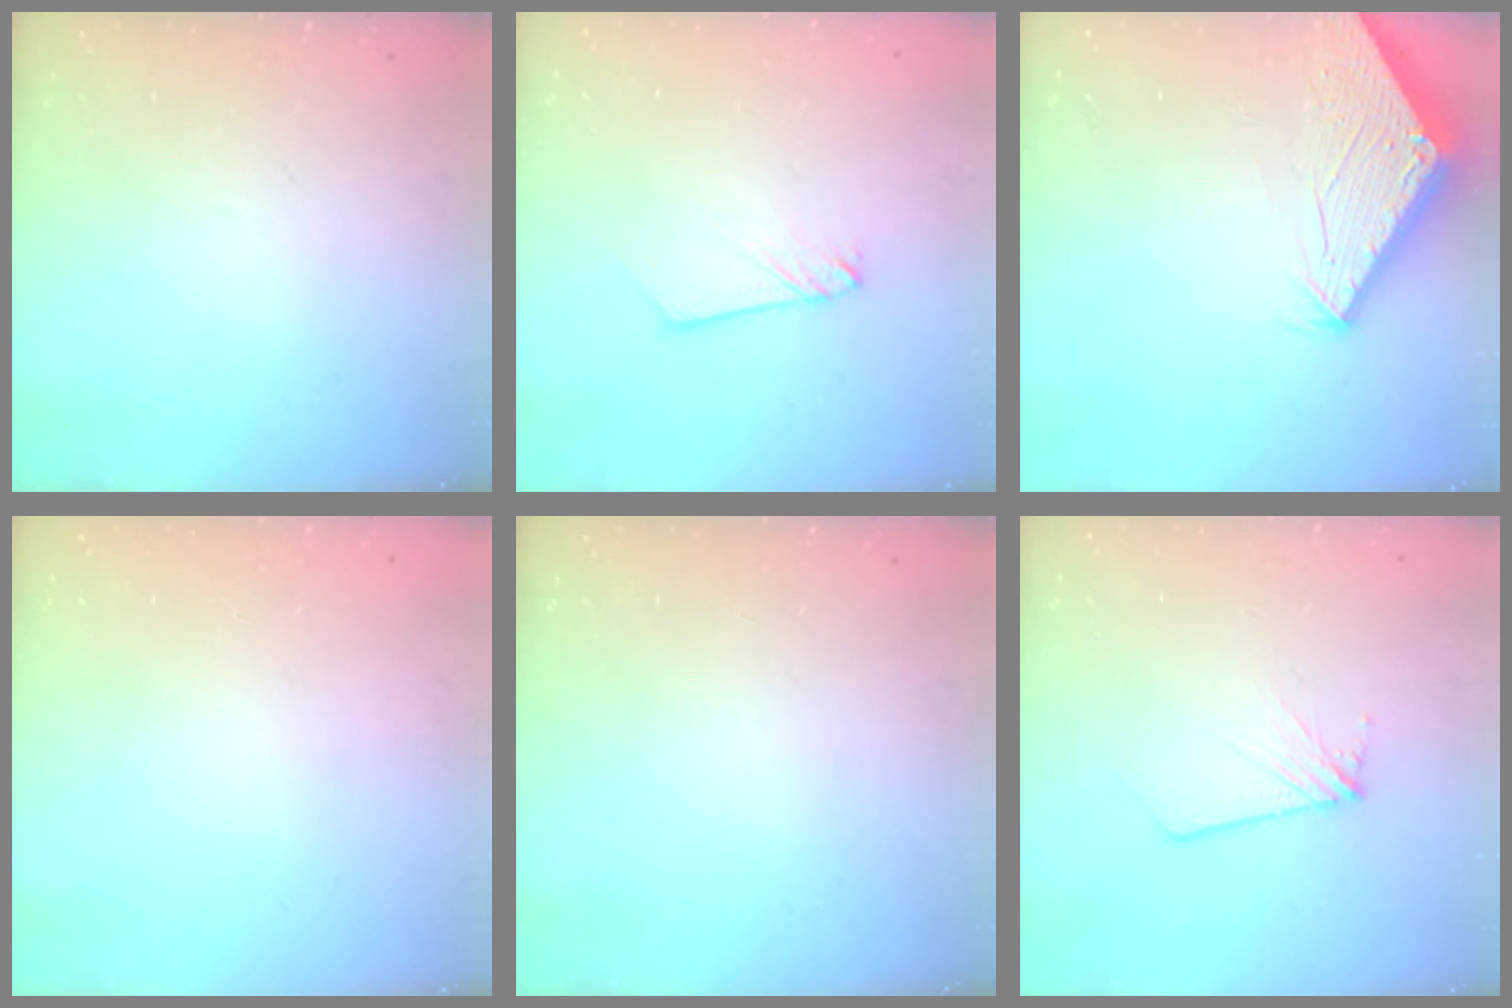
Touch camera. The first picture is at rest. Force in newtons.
{"total": 2.1, "press": 2.1, "slide": 0.2}
{"total": 2.9, "press": 2.9, "slide": 0.2}
{"total": 0.0}
{"total": 0.0}
{"total": 2.8, "press": 2.8, "slide": 0.4}